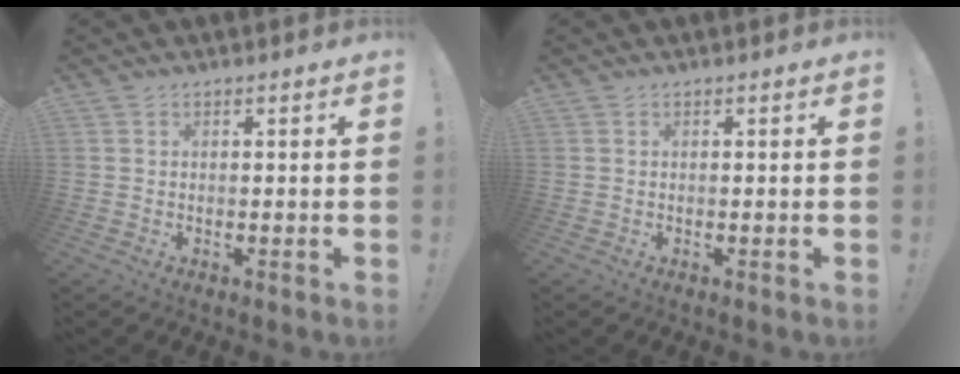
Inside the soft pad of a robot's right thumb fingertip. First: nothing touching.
{"total": 0.0}